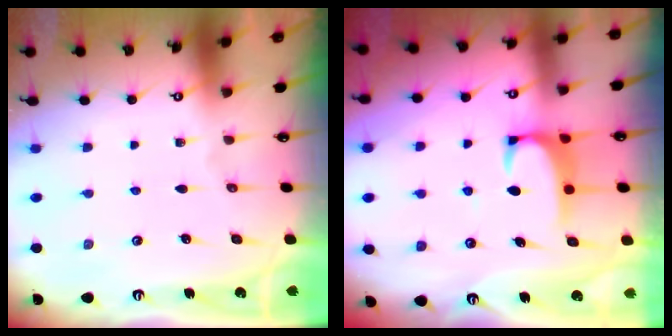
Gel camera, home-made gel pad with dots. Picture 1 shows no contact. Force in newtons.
{"total": 1.9, "press": 1.9, "slide": 0.3}